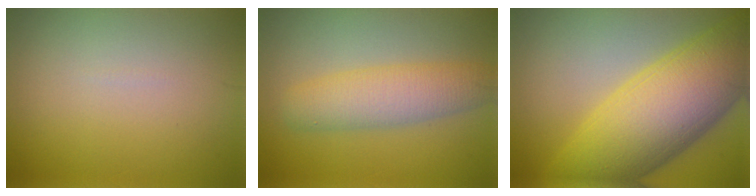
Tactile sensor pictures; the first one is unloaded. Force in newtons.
{"total": 4.6, "press": 4.6, "slide": 0.2}
{"total": 12.5, "press": 12.5, "slide": 0.3}